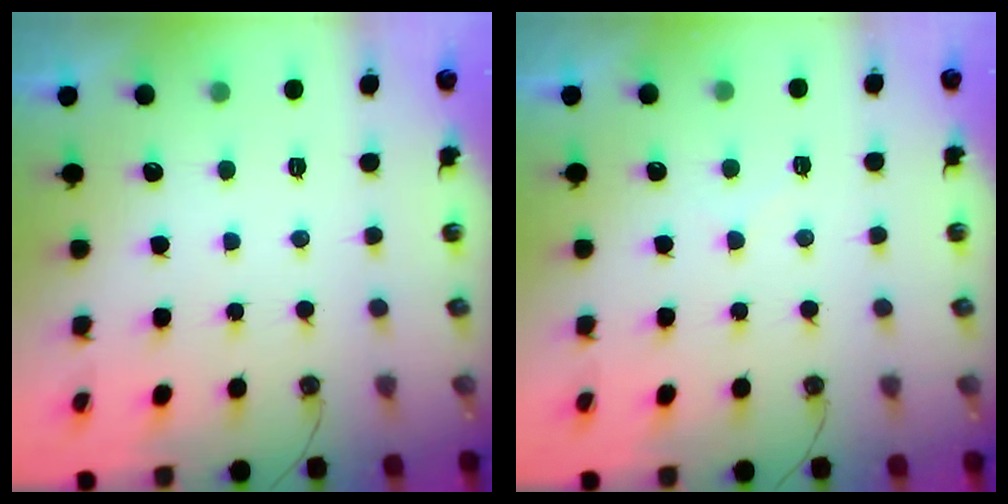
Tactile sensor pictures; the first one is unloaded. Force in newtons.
{"total": 3.9, "press": 3.8, "slide": 0.6}